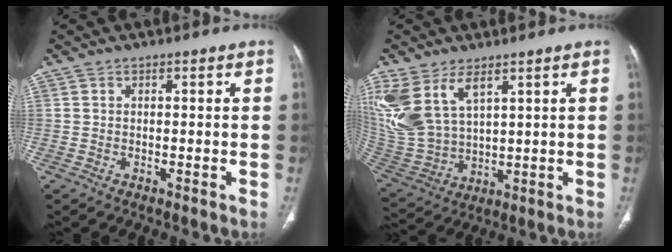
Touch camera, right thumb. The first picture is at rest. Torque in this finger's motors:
{"motor_torque": [-0.16, 1.00, 0.94, 1.20, 0.17]}